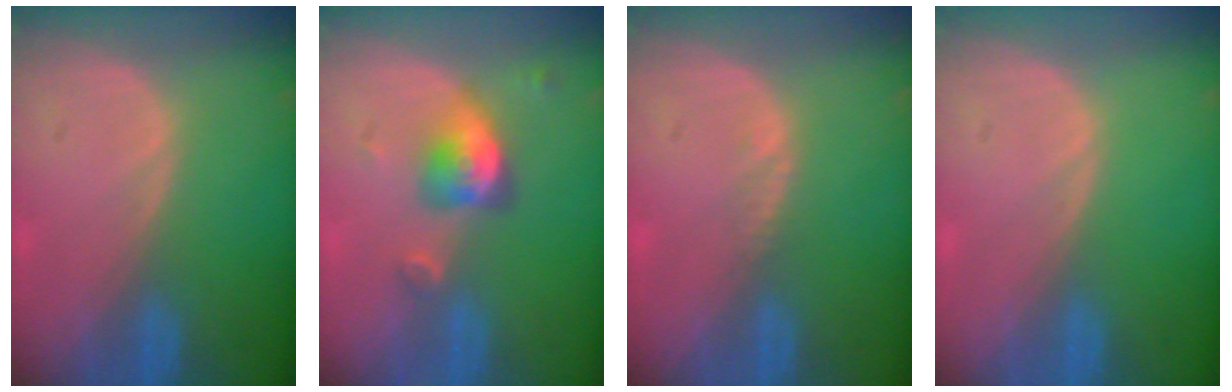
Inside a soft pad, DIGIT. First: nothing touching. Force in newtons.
{"total": 5.0, "press": 4.7, "slide": 1.6}
{"total": 0.8, "press": 0.7, "slide": 0.5}
{"total": 0.0}